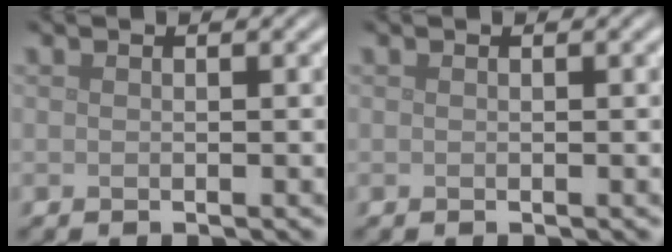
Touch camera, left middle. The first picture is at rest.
{"total": 0.0}